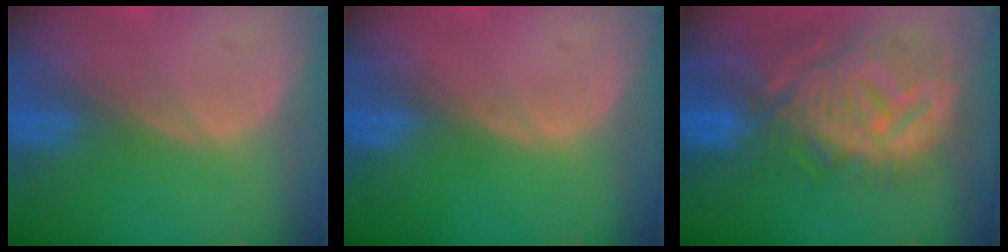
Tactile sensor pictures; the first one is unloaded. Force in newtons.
{"total": 0.0}
{"total": 12.1, "press": 10.9, "slide": 5.4}